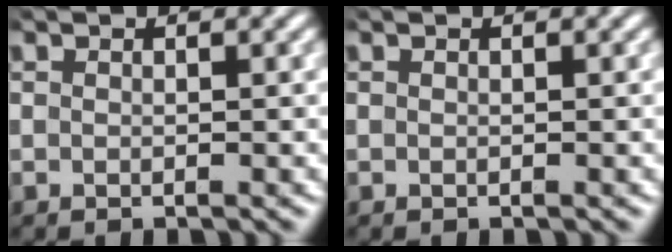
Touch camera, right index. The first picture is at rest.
{"total": 0.0}